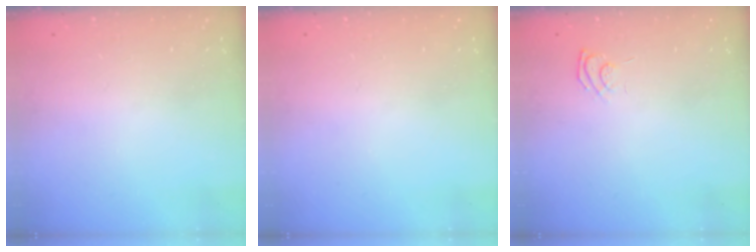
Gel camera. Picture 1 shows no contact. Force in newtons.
{"total": 0.0}
{"total": 6.1, "press": 5.9, "slide": 1.4}